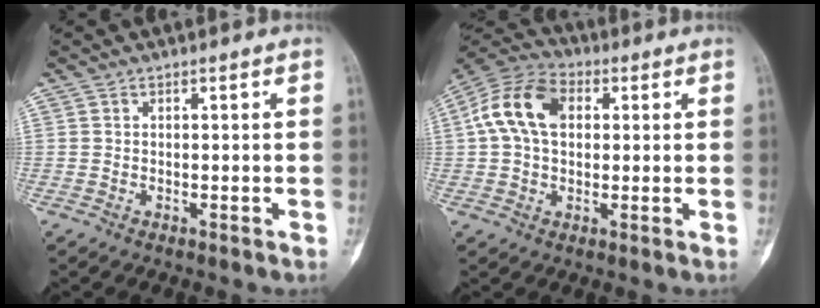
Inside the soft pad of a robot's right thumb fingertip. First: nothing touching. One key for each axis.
{"total": 12.3, "fx": 2.3, "fy": 8.2, "fz": 8.8, "tx": -0.164, "ty": 0.026, "tz": 0.034}